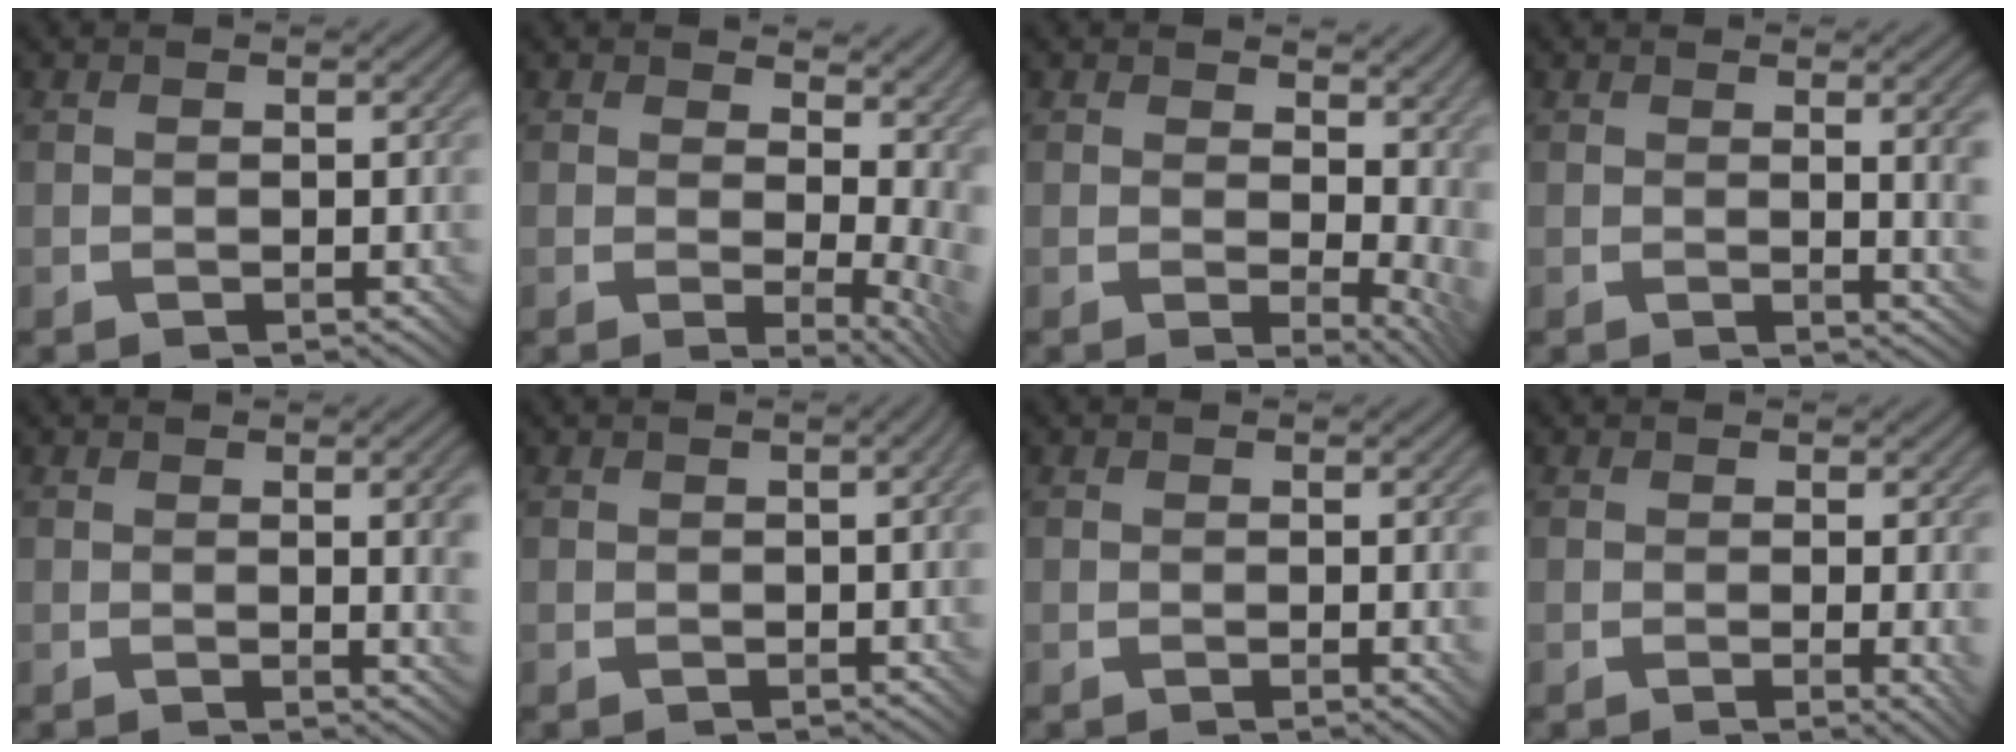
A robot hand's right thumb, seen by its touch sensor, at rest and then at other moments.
{"total": 9.6, "force": [2.3, 4.7, 8.1], "torque": [-0.086, 0.000, 0.048]}
{"total": 9.0, "force": [1.8, 5.1, 7.2], "torque": [-0.077, -0.010, 0.043]}
{"total": 3.9, "force": [0.7, 0.7, 3.8], "torque": [-0.058, 0.004, 0.012]}
{"total": 3.4, "force": [0.5, 0.6, 3.3], "torque": [-0.049, 0.004, 0.008]}
{"total": 1.0, "force": [0.1, 0.1, 1.0], "torque": [-0.012, 0.005, 0.001]}
{"total": 1.0, "force": [0.0, 0.1, 1.0], "torque": [-0.017, -0.004, -0.002]}
{"total": 2.5, "force": [-0.3, 0.4, 2.5], "torque": [-0.041, -0.002, -0.007]}